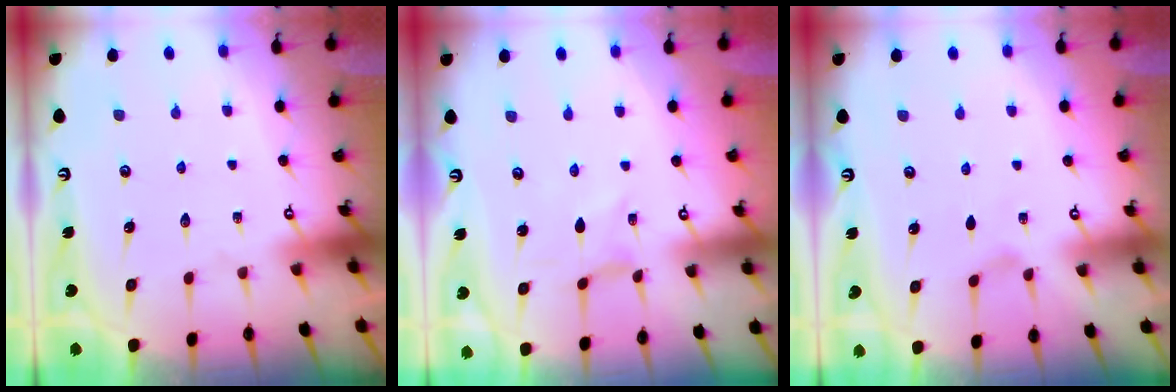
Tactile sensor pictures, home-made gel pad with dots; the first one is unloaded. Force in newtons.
{"total": 0.0}
{"total": 1.3, "press": 1.3, "slide": 0.4}